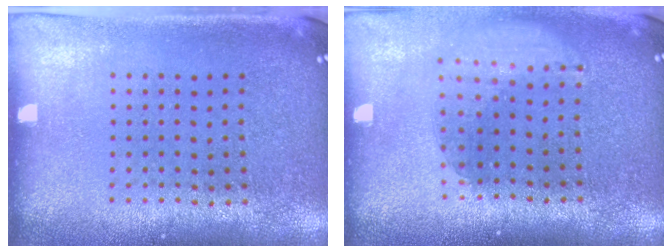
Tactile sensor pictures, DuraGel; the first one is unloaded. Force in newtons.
{"total": 1.7, "press": 1.3, "slide": 1.1}